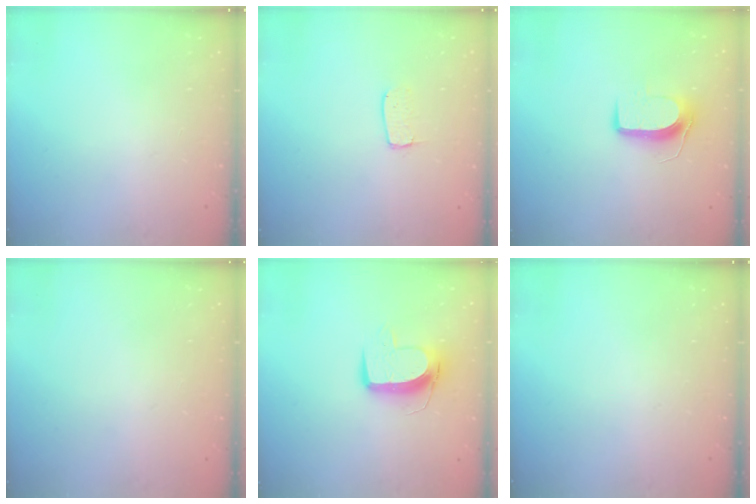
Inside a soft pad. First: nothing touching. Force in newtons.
{"total": 3.7, "press": 3.7, "slide": 0.3}
{"total": 8.9, "press": 8.9, "slide": 0.5}
{"total": 0.0}
{"total": 10.3, "press": 10.2, "slide": 1.1}
{"total": 0.0}